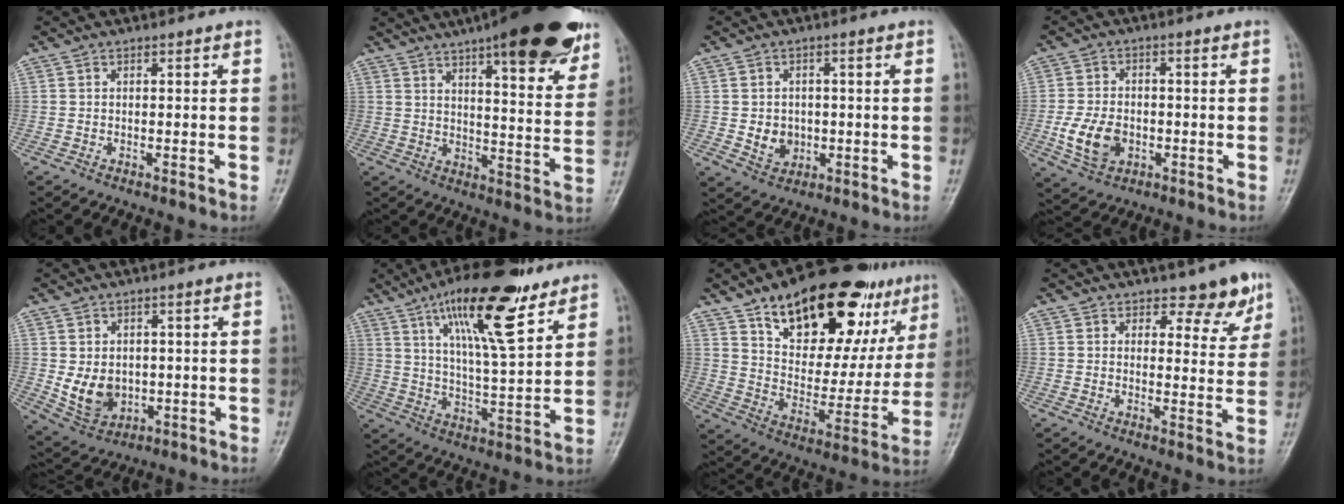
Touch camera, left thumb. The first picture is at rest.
{"total": 24.7, "force": [16.4, 6.3, 17.4], "torque": [-0.212, -0.048, 0.219]}
{"total": 4.9, "force": [-0.5, 4.2, 2.5], "torque": [-0.023, 0.001, 0.001]}
{"total": 8.0, "force": [-2.0, 5.7, 5.3], "torque": [-0.093, 0.004, -0.032]}
{"total": 7.5, "force": [-0.1, 5.8, 4.7], "torque": [-0.065, -0.012, 0.018]}
{"total": 18.5, "force": [10.9, 5.1, 14.0], "torque": [-0.210, -0.046, 0.185]}
{"total": 27.9, "force": [16.1, 13.2, 18.6], "torque": [-0.228, -0.040, 0.249]}
{"total": 6.1, "force": [4.6, 3.1, 2.5], "torque": [0.004, -0.033, 0.057]}